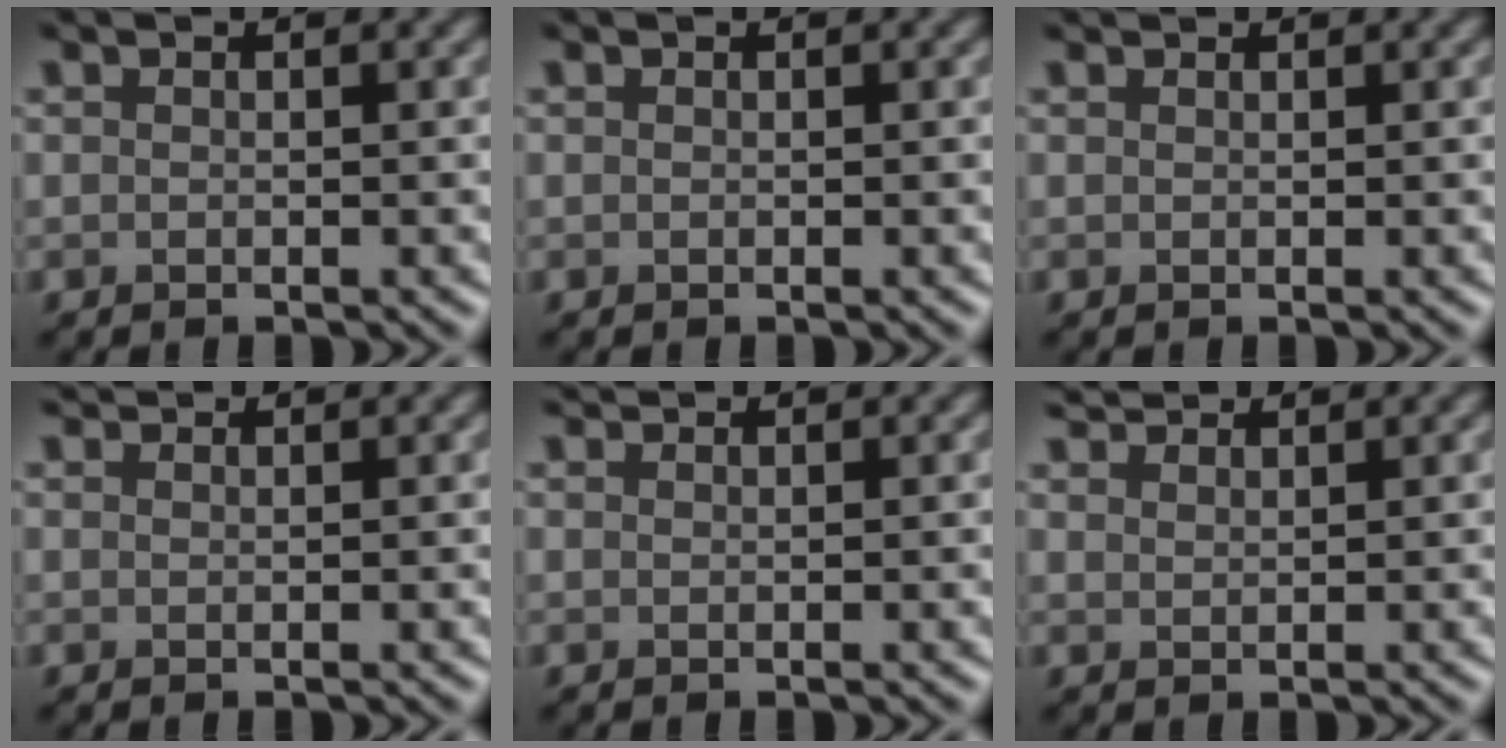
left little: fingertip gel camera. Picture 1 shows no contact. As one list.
[{"total": 0.0}, {"total": 1.0, "force": [0.9, 0.1, 0.2], "torque": [-0.008, -0.005, 0.009]}, {"total": 2.1, "force": [2.1, 0.2, 0.5], "torque": [-0.014, 0.001, 0.025]}, {"total": 1.7, "force": [1.6, 0.1, 0.4], "torque": [-0.012, 0.001, 0.019]}, {"total": 2.7, "force": [2.6, 0.4, 0.5], "torque": [-0.013, 0.007, 0.046]}]